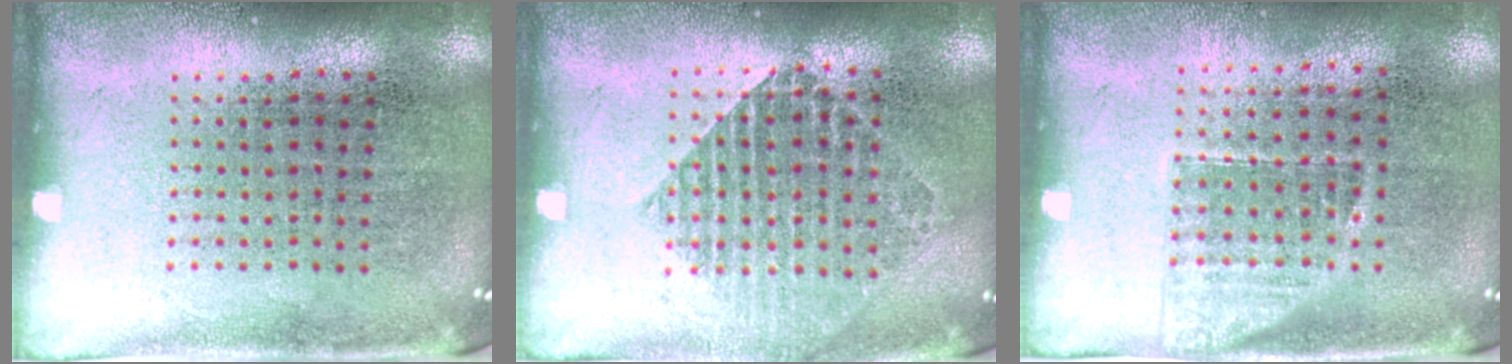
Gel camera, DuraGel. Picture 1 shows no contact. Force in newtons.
{"total": 1.4, "press": 1.3, "slide": 0.5}
{"total": 1.2, "press": 1.0, "slide": 0.8}